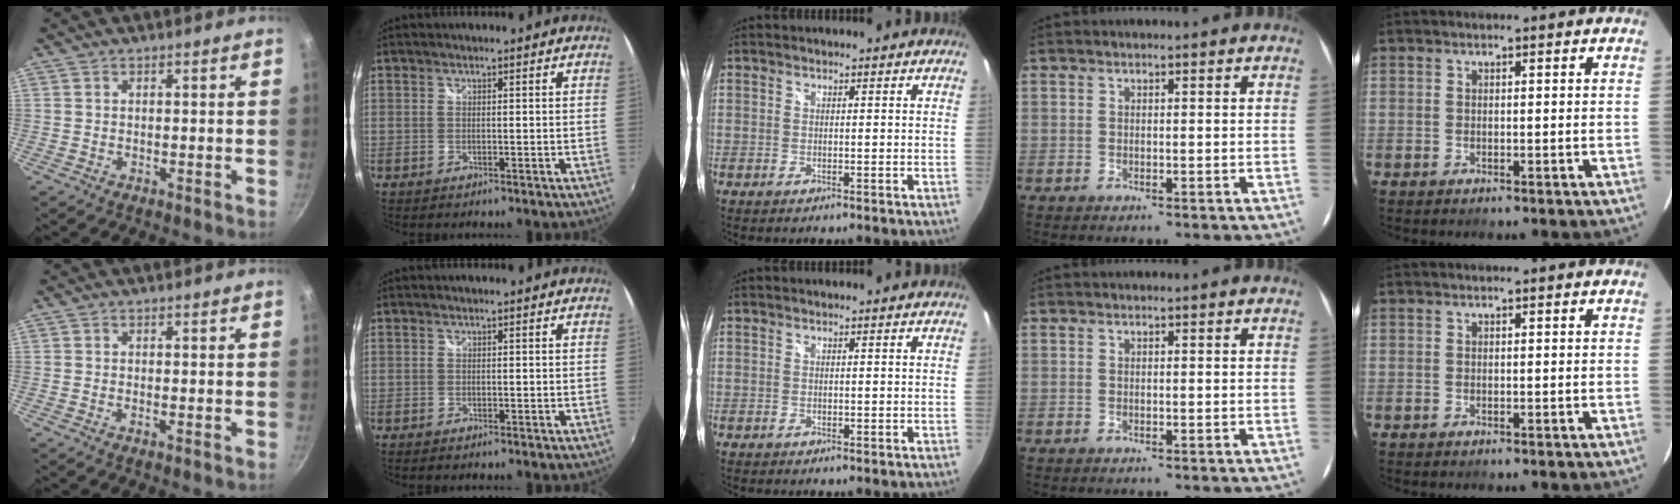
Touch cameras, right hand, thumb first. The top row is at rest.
{"thumb": {"total": 0.6, "force": [-0.2, 0.1, 0.6], "torque": [-0.014, 0.001, -0.007]}, "index": {"total": 0.5, "force": [-0.5, 0.2, 0.1], "torque": [-0.005, -0.003, -0.010]}}